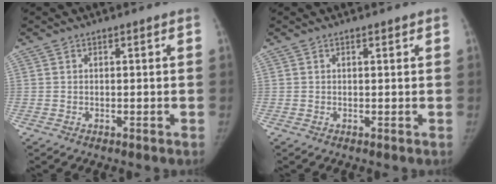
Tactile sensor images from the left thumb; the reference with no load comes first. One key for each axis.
{"total": 0.5, "fx": 0.4, "fy": 0.2, "fz": 0.3, "tx": -0.005, "ty": -0.003, "tz": 0.006}